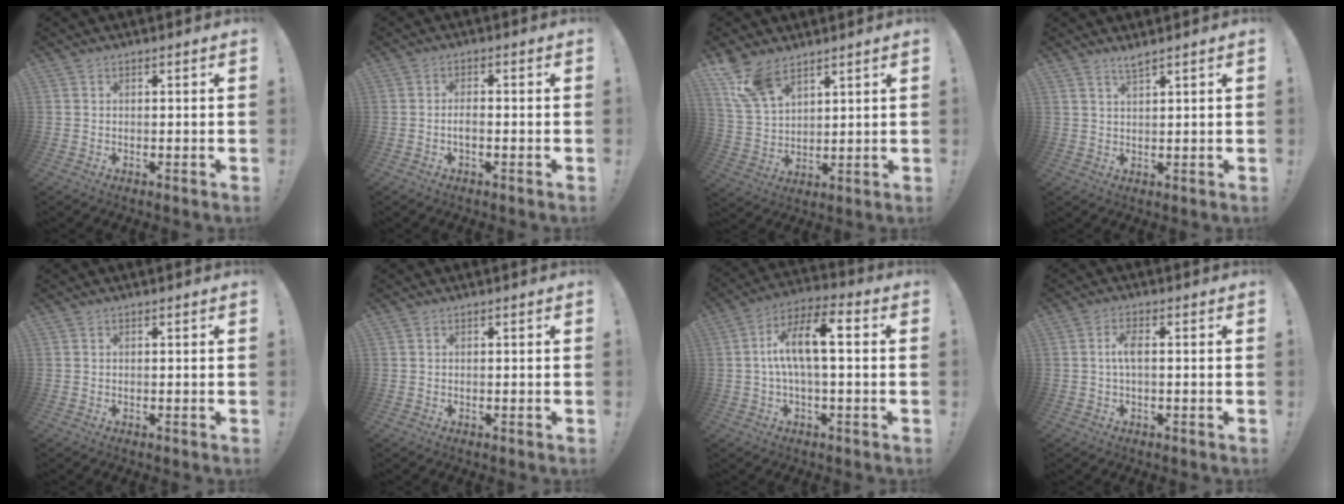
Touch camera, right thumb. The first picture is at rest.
{"total": 2.3, "force": [-1.0, 0.9, 1.9], "torque": [-0.040, 0.004, -0.020]}
{"total": 10.3, "force": [7.4, 5.1, 5.0], "torque": [-0.101, -0.035, 0.148]}
{"total": 2.9, "force": [2.4, 0.1, 1.6], "torque": [-0.034, -0.011, 0.042]}
{"total": 0.0}
{"total": 0.0}
{"total": 12.0, "force": [0.9, 4.2, 11.2], "torque": [-0.192, 0.008, 0.012]}
{"total": 4.0, "force": [-0.1, 1.3, 3.8], "torque": [-0.077, 0.012, -0.002]}